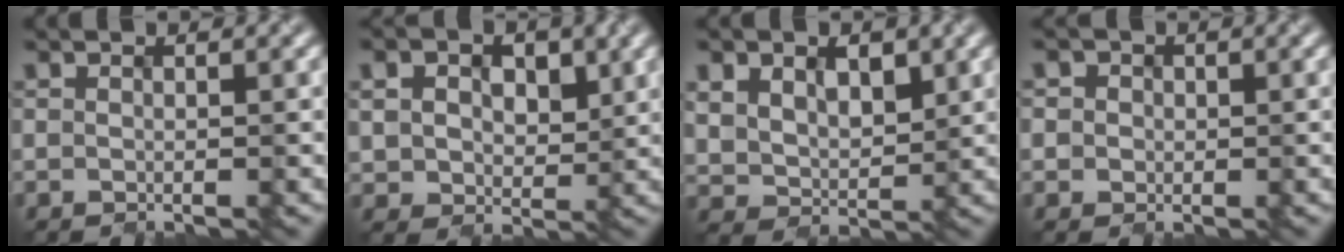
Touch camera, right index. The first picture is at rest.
{"total": 5.5, "force": [1.8, 4.1, 3.2], "torque": [-0.073, 0.009, 0.015]}
{"total": 5.4, "force": [1.6, 4.0, 3.2], "torque": [-0.071, -0.002, 0.023]}
{"total": 1.9, "force": [0.4, 1.8, 0.4], "torque": [-0.016, 0.001, 0.007]}